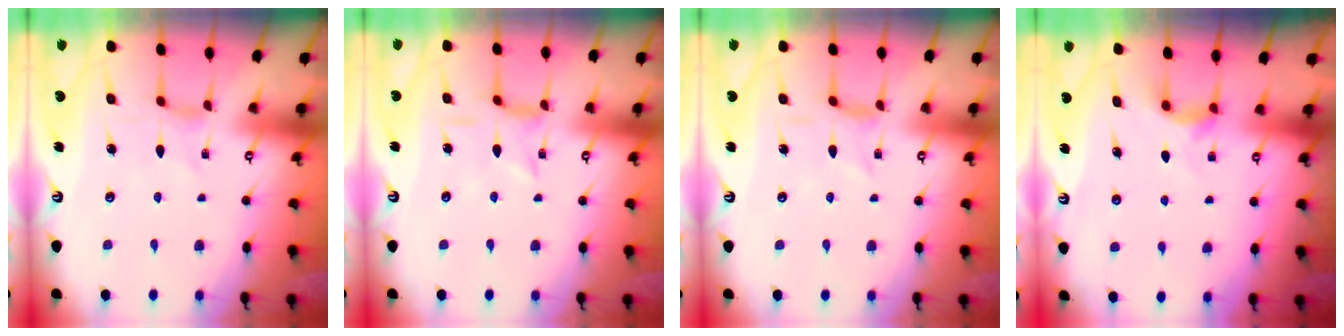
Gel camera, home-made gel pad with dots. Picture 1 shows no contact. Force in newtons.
{"total": 1.0, "press": 0.9, "slide": 0.4}
{"total": 0.8, "press": 0.7, "slide": 0.4}
{"total": 3.7, "press": 3.7, "slide": 0.5}